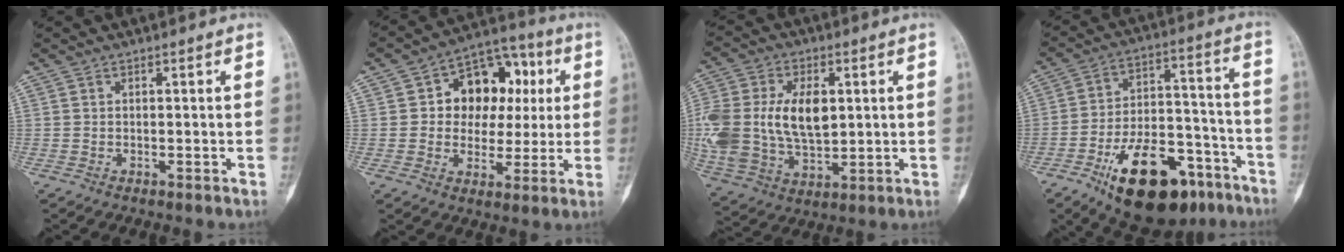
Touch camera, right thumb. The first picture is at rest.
{"total": 14.8, "force": [2.6, 11.1, 9.5], "torque": [-0.073, 0.022, 0.035]}
{"total": 21.4, "force": [2.3, 13.5, 16.5], "torque": [-0.369, -0.007, 0.053]}
{"total": 23.3, "force": [-13.5, 11.0, 15.5], "torque": [-0.222, 0.078, -0.211]}